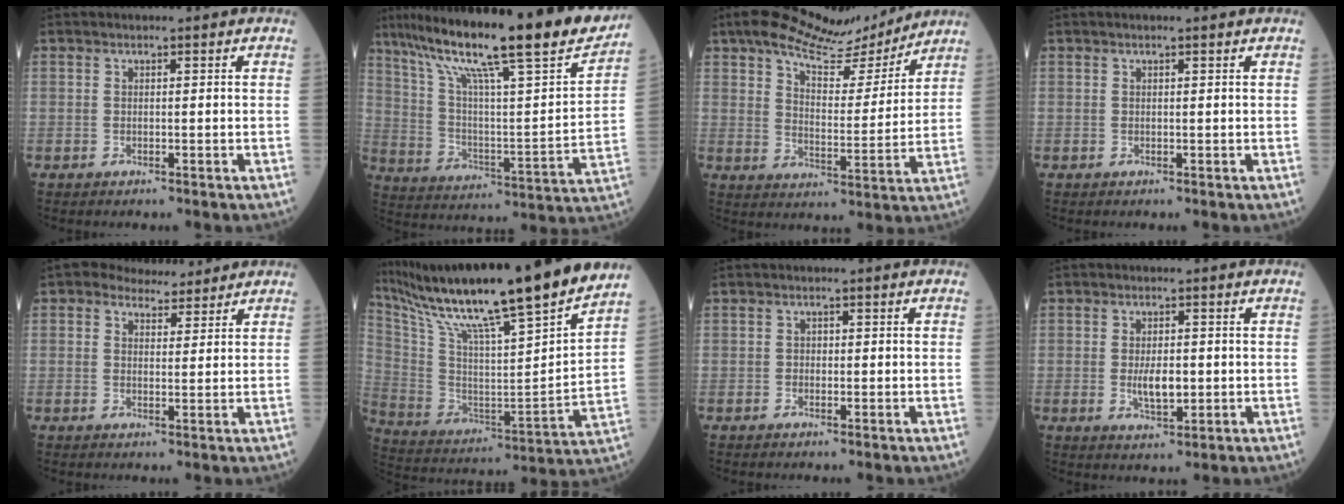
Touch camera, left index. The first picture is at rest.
{"total": 27.1, "force": [21.4, 1.5, 16.5], "torque": [-0.280, -0.022, 0.316]}
{"total": 14.0, "force": [12.1, 3.3, 6.2], "torque": [-0.105, 0.008, 0.182]}
{"total": 0.8, "force": [0.7, -0.1, 0.5], "torque": [-0.011, 0.006, 0.013]}
{"total": 5.5, "force": [4.7, 2.4, 1.6], "torque": [-0.025, 0.014, 0.071]}
{"total": 26.7, "force": [22.2, -0.8, 14.8], "torque": [-0.271, -0.034, 0.356]}
{"total": 0.7, "force": [-0.1, 0.6, 0.4], "torque": [-0.005, 0.002, -0.004]}
{"total": 4.3, "force": [-0.4, 1.8, 3.9], "torque": [-0.074, -0.005, -0.003]}